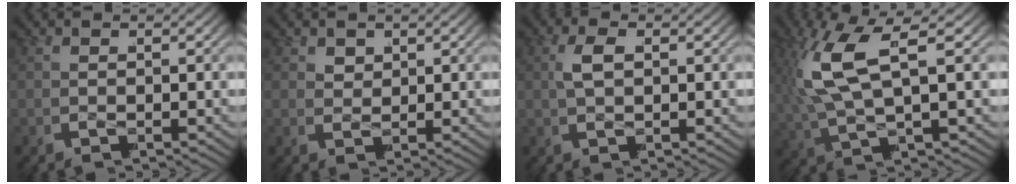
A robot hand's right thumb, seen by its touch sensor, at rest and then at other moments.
{"total": 1.2, "force": [1.0, 0.7, 0.2], "torque": [0.003, -0.008, 0.023]}
{"total": 1.9, "force": [0.4, 0.9, 1.7], "torque": [-0.028, 0.005, 0.006]}
{"total": 7.8, "force": [0.5, 4.4, 6.4], "torque": [-0.157, -0.006, 0.015]}